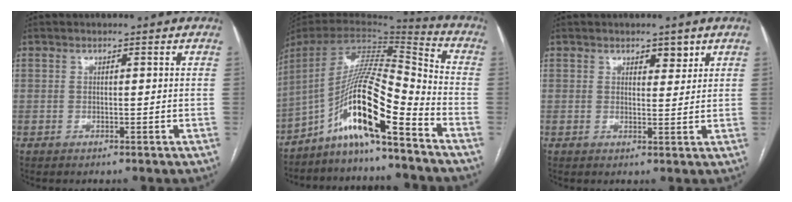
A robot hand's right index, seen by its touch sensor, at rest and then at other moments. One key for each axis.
{"total": 15.1, "fx": -9.2, "fy": 0.4, "fz": 12.0, "tx": -0.220, "ty": 0.018, "tz": -0.166}
{"total": 2.4, "fx": 1.6, "fy": 1.1, "fz": 1.4, "tx": -0.017, "ty": -0.005, "tz": 0.024}